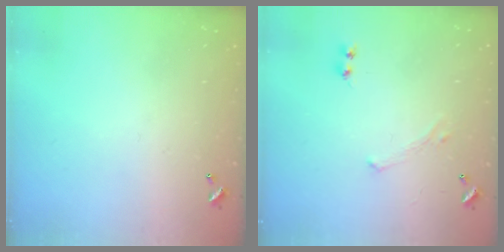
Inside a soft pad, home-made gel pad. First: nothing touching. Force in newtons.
{"total": 0.0}